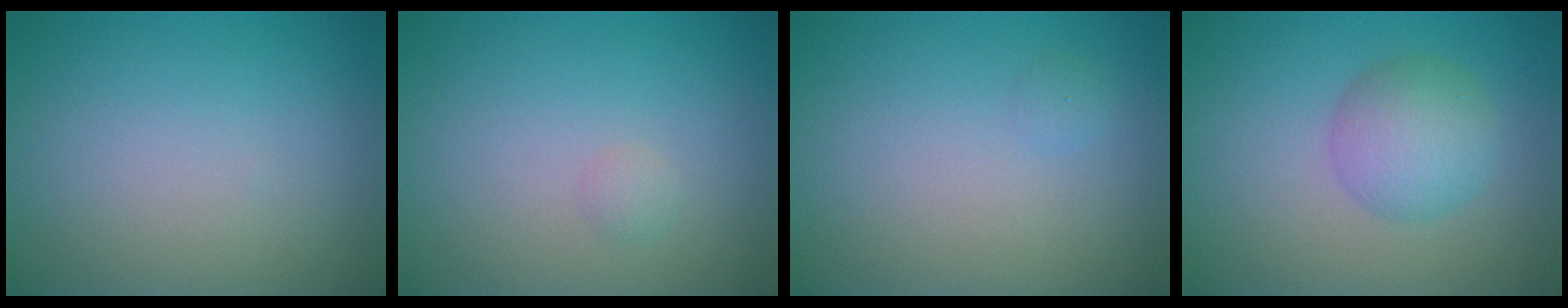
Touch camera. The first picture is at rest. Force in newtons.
{"total": 0.7, "press": 0.7, "slide": 0.0}
{"total": 0.7, "press": 0.7, "slide": 0.1}
{"total": 4.0, "press": 4.0, "slide": 0.1}